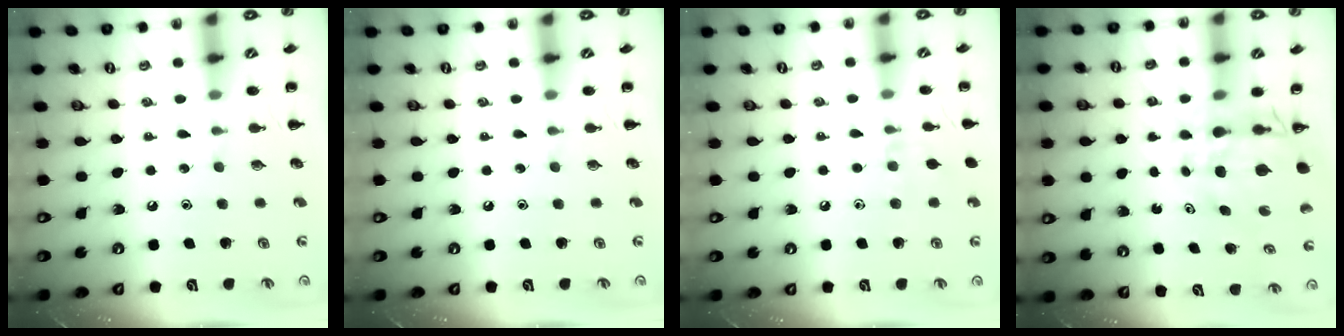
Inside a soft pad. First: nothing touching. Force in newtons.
{"total": 0.0}
{"total": 6.4, "press": 6.0, "slide": 2.3}
{"total": 8.6, "press": 8.0, "slide": 3.2}